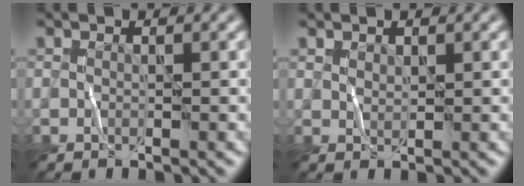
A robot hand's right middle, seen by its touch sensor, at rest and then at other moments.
{"total": 0.7, "force": [0.3, -0.3, -0.5], "torque": [-0.007, 0.000, 0.021]}